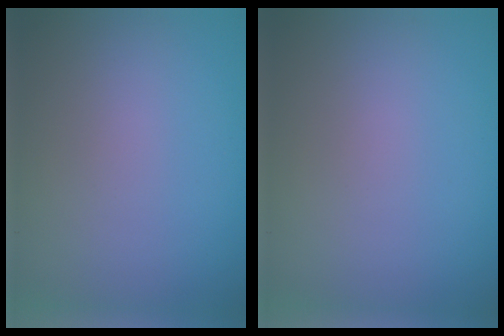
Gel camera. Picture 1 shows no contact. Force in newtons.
{"total": 0.0}